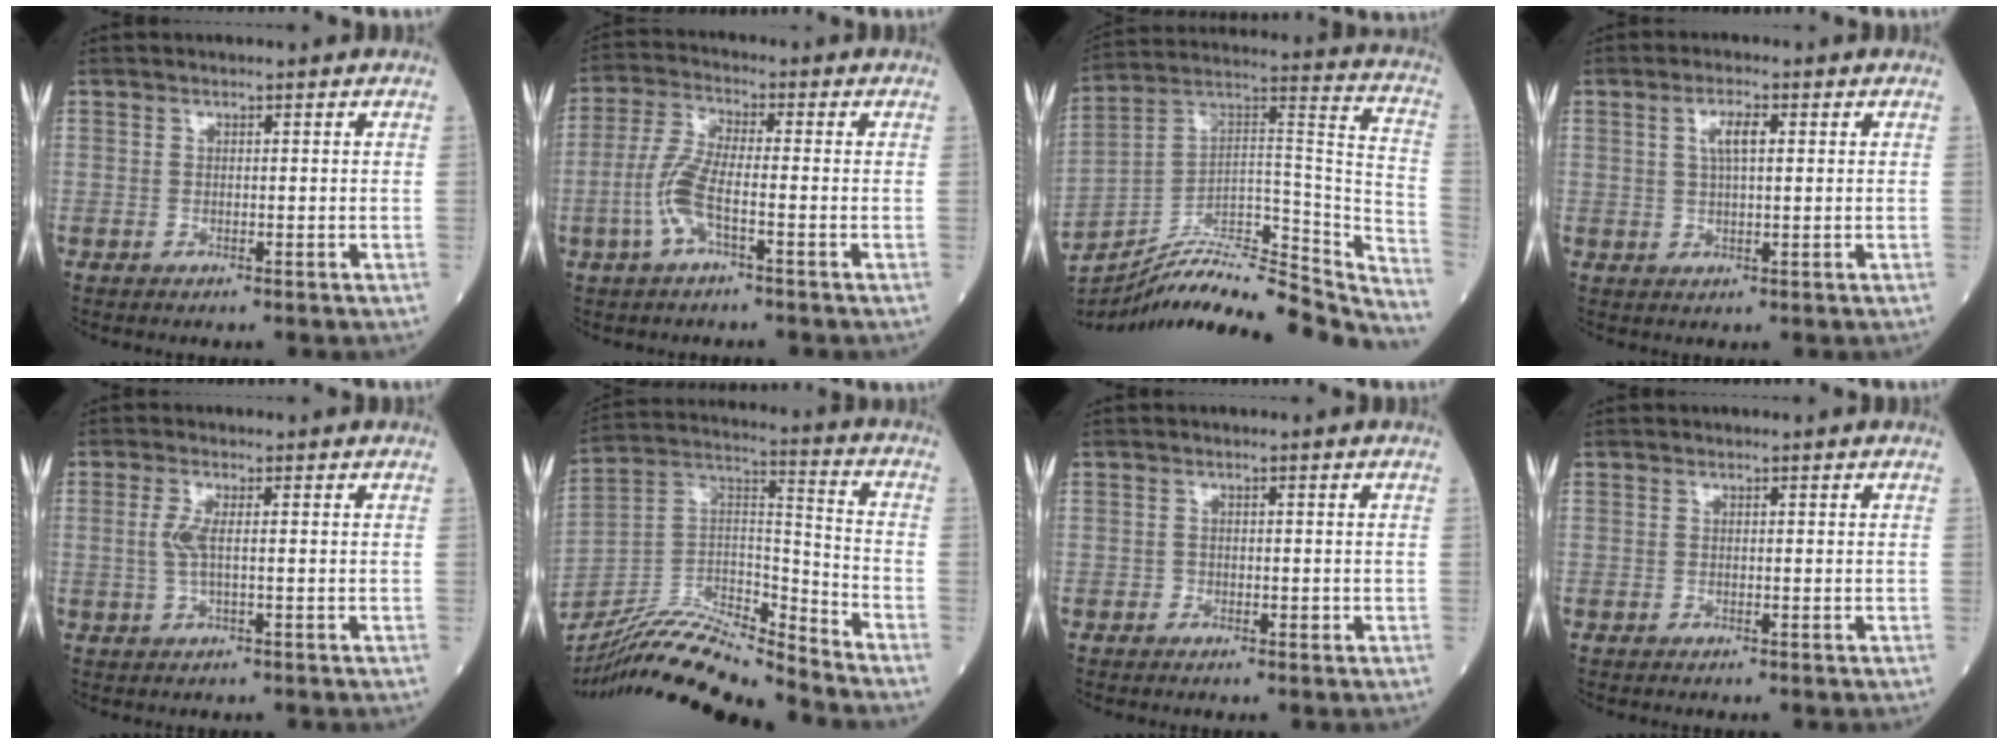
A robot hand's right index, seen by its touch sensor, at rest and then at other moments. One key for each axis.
{"total": 6.9, "fx": -2.3, "fy": 1.3, "fz": 6.3, "tx": -0.148, "ty": 0.004, "tz": -0.051}
{"total": 31.1, "fx": -28.1, "fy": 4.6, "fz": 12.5, "tx": -0.158, "ty": 0.011, "tz": -0.418}
{"total": 3.6, "fx": 1.1, "fy": 0.9, "fz": 3.3, "tx": -0.064, "ty": 0.006, "tz": 0.021}
{"total": 3.0, "fx": 0.1, "fy": 0.5, "fz": 2.9, "tx": -0.068, "ty": -0.003, "tz": 0.001}
{"total": 17.9, "fx": -16.9, "fy": 0.1, "fz": 5.7, "tx": -0.102, "ty": 0.034, "tz": -0.309}
{"total": 0.9, "fx": -0.3, "fy": 0.7, "fz": 0.4, "tx": -0.001, "ty": 0.002, "tz": -0.006}
{"total": 0.0}